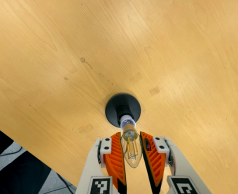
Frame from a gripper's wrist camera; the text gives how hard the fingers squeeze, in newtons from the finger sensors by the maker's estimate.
{"total": 10.8, "left": 10.3, "right": 11.3}